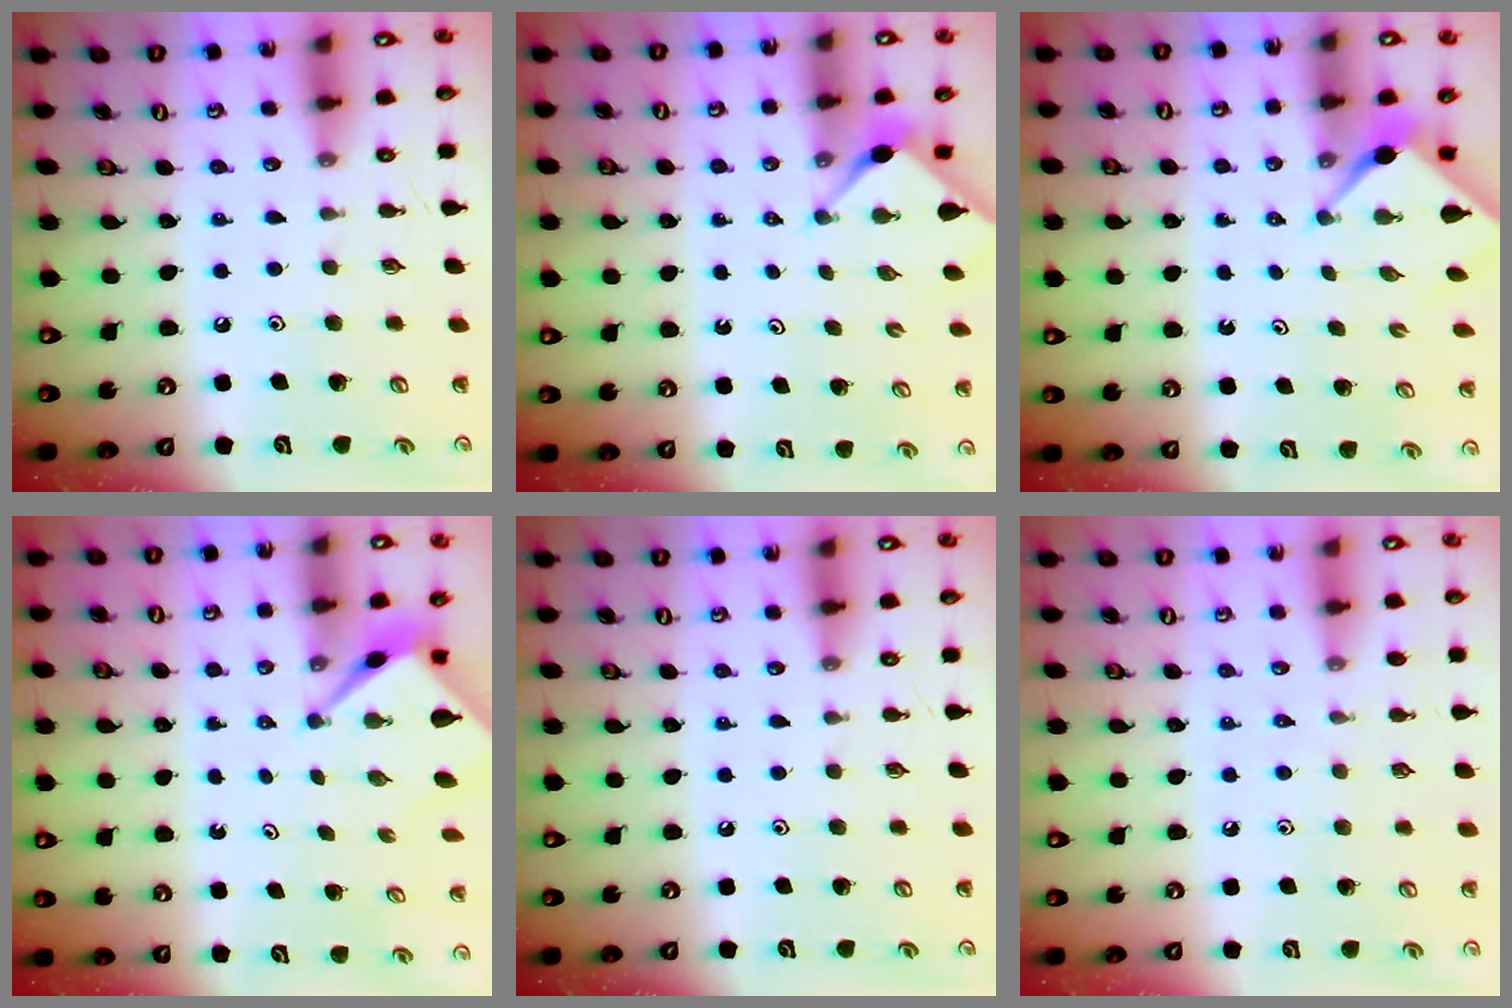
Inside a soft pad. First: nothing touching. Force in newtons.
{"total": 2.9, "press": 2.9, "slide": 0.3}
{"total": 2.5, "press": 2.5, "slide": 0.3}
{"total": 2.5, "press": 2.5, "slide": 0.1}
{"total": 0.0}
{"total": 2.5, "press": 2.5, "slide": 0.5}